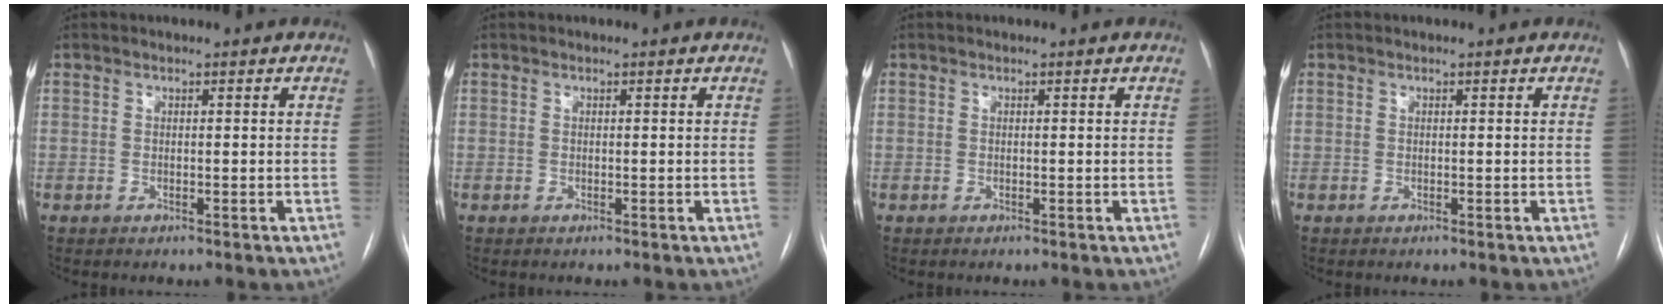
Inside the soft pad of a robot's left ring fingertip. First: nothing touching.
{"total": 0.0}
{"total": 0.0}
{"total": 0.0}